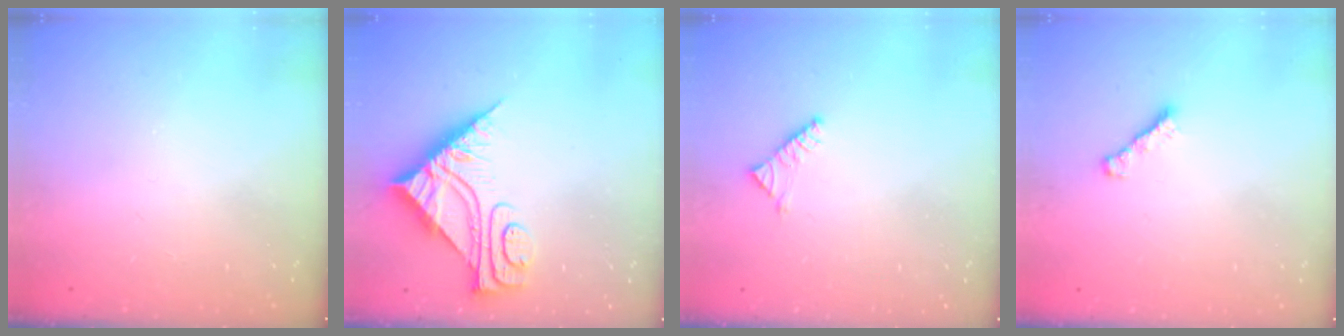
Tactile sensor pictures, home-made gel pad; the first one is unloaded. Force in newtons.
{"total": 11.3, "press": 11.2, "slide": 1.2}
{"total": 3.6, "press": 3.5, "slide": 0.6}
{"total": 1.6, "press": 1.4, "slide": 0.6}